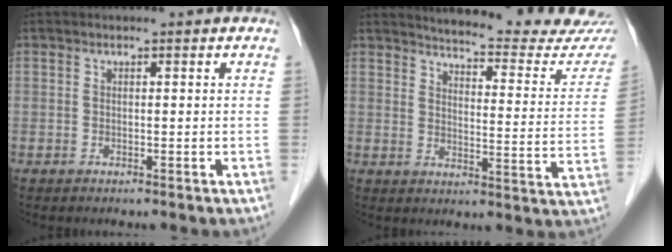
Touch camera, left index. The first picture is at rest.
{"total": 19.8, "force": [19.0, 1.3, 5.5], "torque": [-0.067, -0.094, 0.216]}